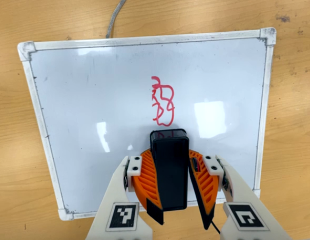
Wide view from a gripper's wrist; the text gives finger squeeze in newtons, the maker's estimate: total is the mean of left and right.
{"total": 10.6, "left": 10.4, "right": 10.7}